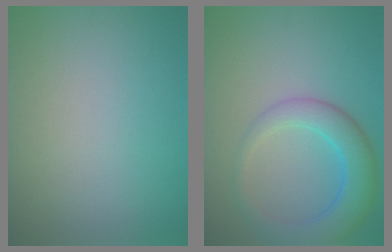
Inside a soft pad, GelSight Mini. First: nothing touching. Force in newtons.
{"total": 5.4, "press": 5.4, "slide": 0.3}